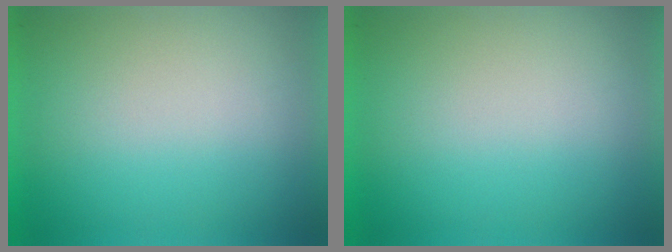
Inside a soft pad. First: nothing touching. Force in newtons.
{"total": 0.0}